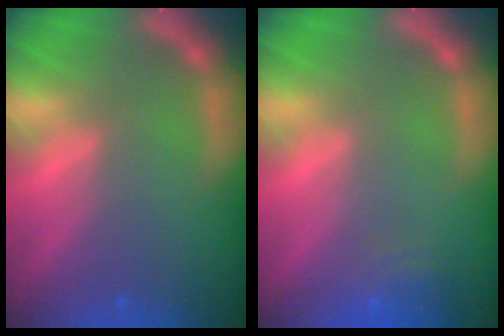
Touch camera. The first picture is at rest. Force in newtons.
{"total": 3.0}